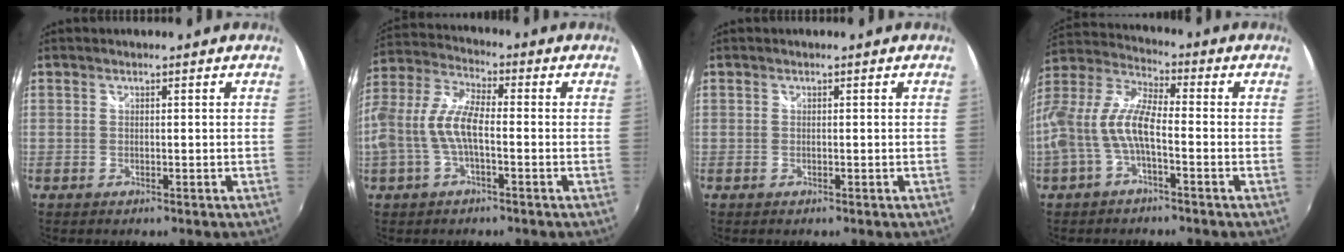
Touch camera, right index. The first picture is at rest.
{"total": 11.2, "force": [-2.3, 4.0, 10.2], "torque": [-0.215, 0.006, -0.043]}
{"total": 0.0}
{"total": 12.6, "force": [-3.5, 4.5, 11.3], "torque": [-0.238, 0.006, -0.070]}